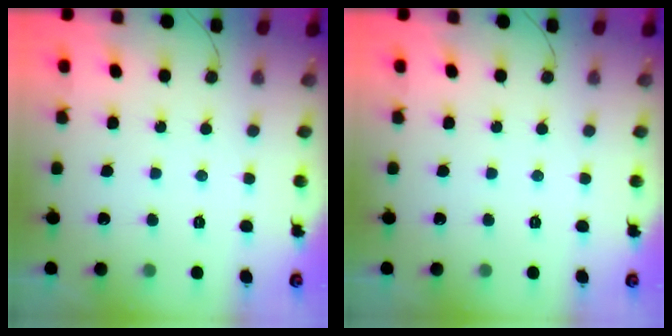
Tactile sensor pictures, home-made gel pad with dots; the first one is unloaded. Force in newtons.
{"total": 0.0}